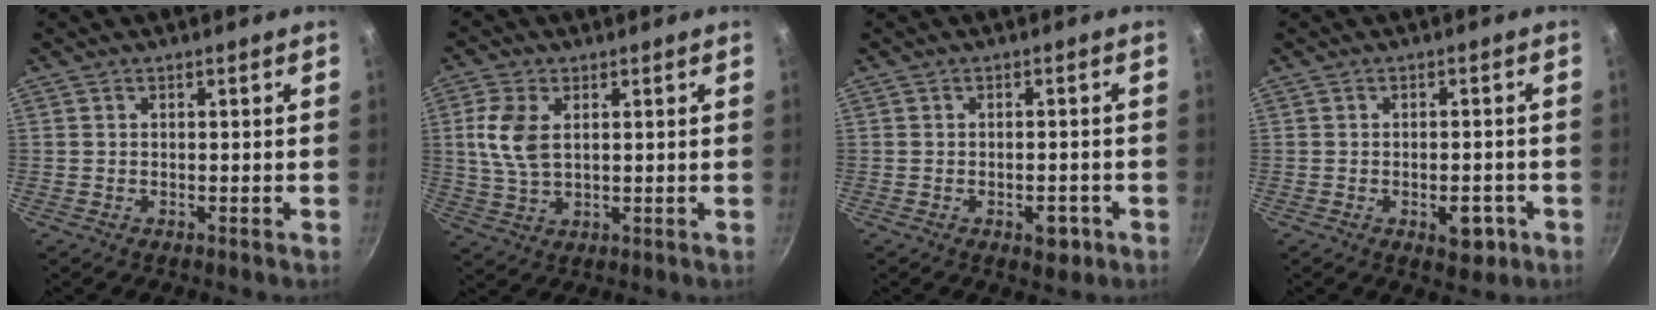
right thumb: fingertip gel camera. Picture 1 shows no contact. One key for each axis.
{"total": 7.7, "fx": 1.7, "fy": 4.6, "fz": 5.9, "tx": -0.122, "ty": -0.004, "tz": 0.035}
{"total": 1.8, "fx": -0.7, "fy": 0.9, "fz": 1.4, "tx": -0.021, "ty": 0.000, "tz": -0.010}
{"total": 5.2, "fx": -2.0, "fy": 2.9, "fz": 3.8, "tx": -0.027, "ty": 0.013, "tz": -0.021}